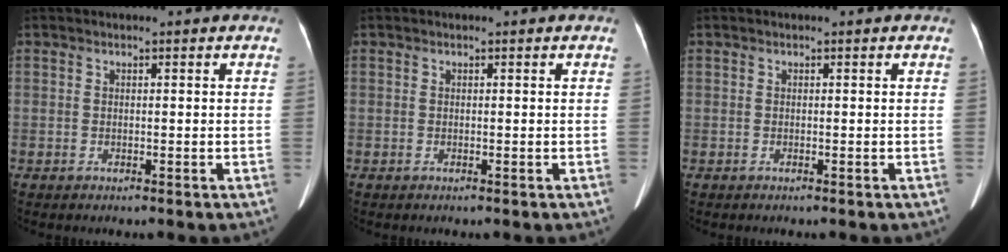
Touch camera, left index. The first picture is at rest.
{"total": 0.0}
{"total": 0.0}